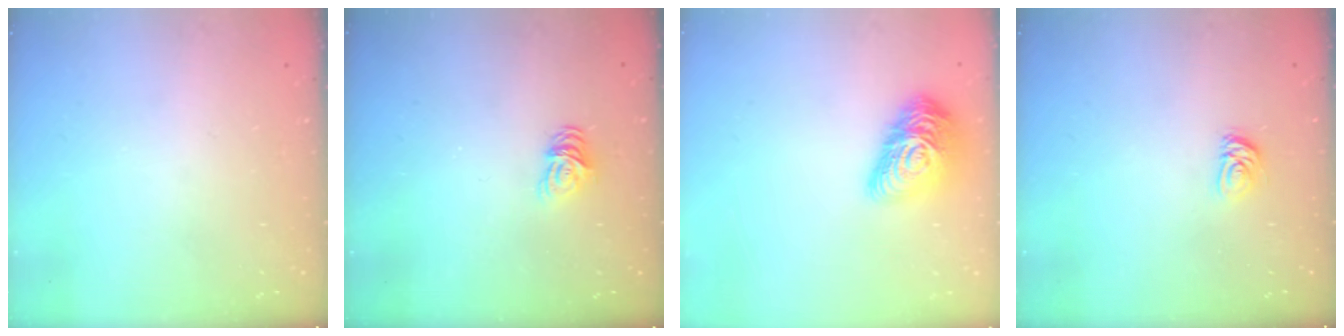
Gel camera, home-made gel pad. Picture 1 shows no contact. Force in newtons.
{"total": 6.2, "press": 6.2, "slide": 0.7}
{"total": 15.5, "press": 15.5, "slide": 0.8}
{"total": 4.3, "press": 4.3, "slide": 0.6}